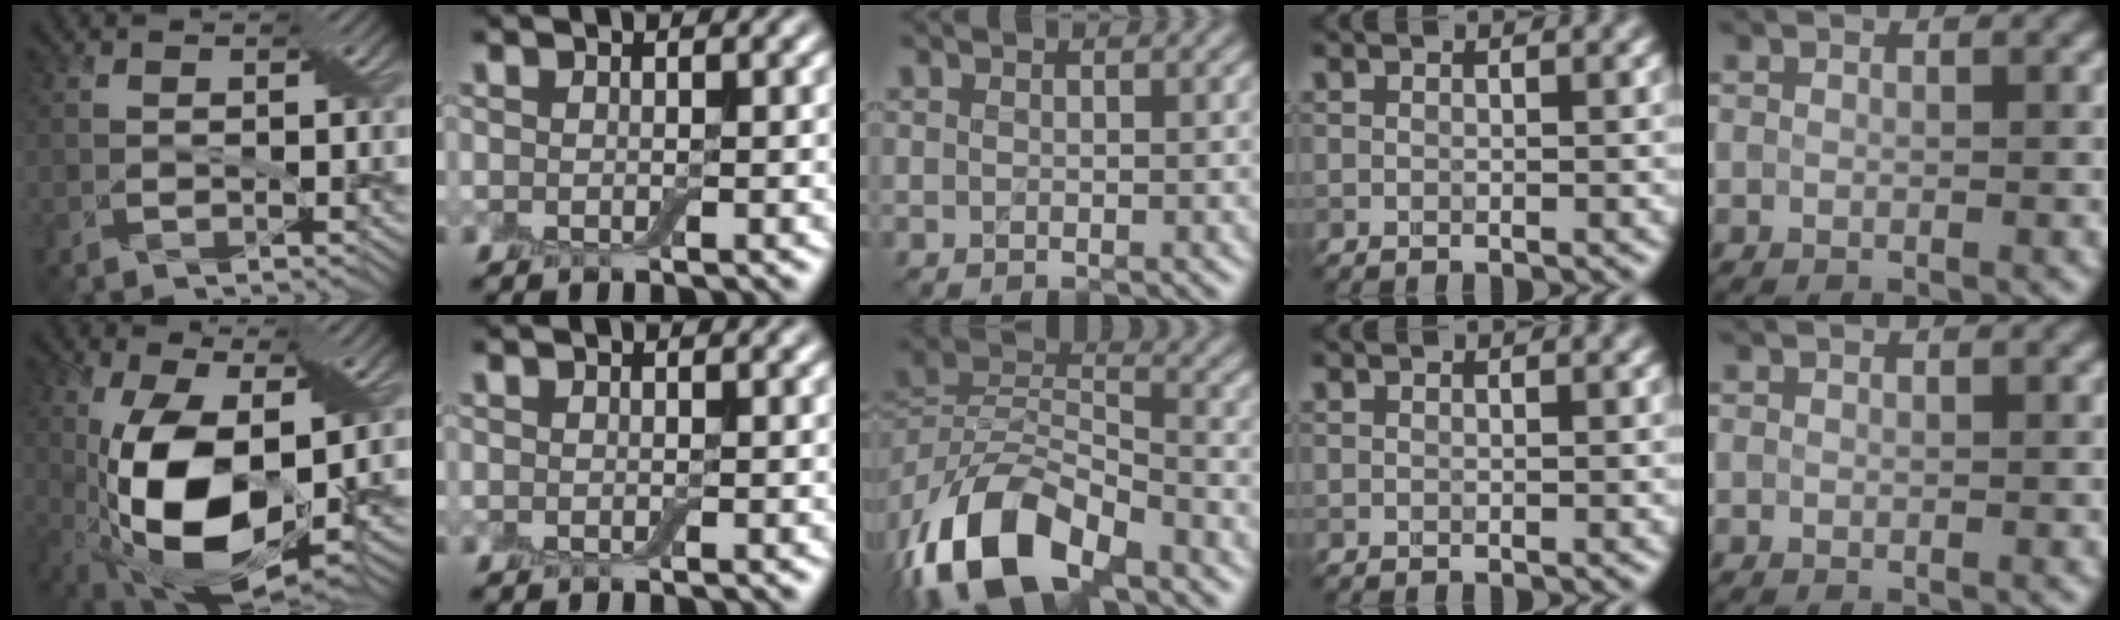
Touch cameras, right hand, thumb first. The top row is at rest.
{"thumb": {"total": 14.8, "force": [-0.9, 7.2, 12.9], "torque": [-0.271, -0.027, -0.013]}, "middle": {"total": 11.9, "force": [-7.0, 6.3, 7.3], "torque": [-0.140, -0.005, -0.136]}}